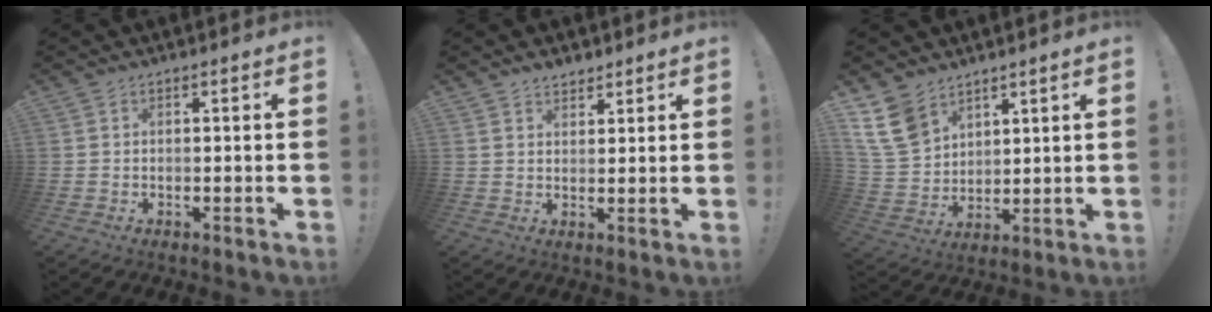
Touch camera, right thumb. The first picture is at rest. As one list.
[{"total": 3.2, "force": [2.8, 1.5, 0.3], "torque": [0.009, -0.020, 0.050]}, {"total": 13.2, "force": [8.5, 8.4, 5.6], "torque": [-0.121, -0.044, 0.171]}]